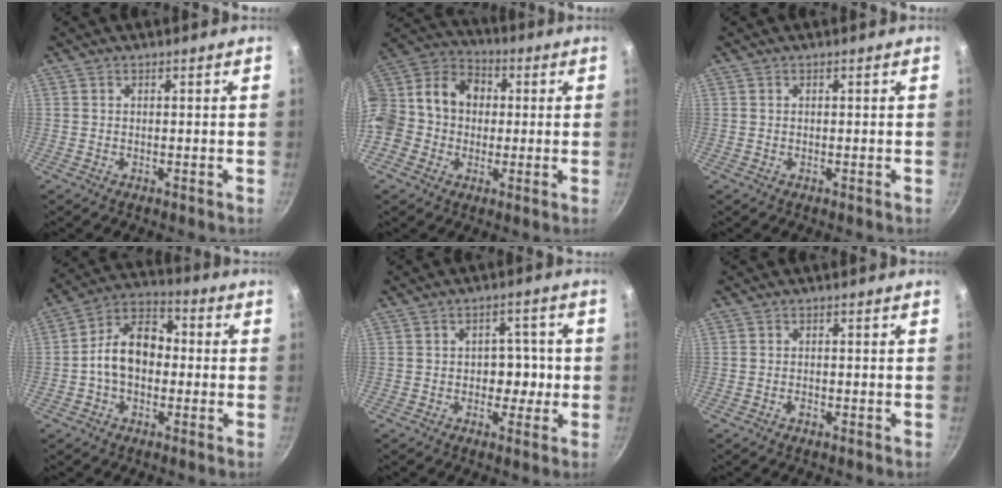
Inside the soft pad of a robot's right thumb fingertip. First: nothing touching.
{"total": 17.1, "force": [-0.3, 14.8, 8.6], "torque": [-0.141, 0.049, -0.025]}
{"total": 0.0}
{"total": 11.5, "force": [-0.9, 8.1, 8.2], "torque": [-0.104, 0.040, -0.036]}
{"total": 5.3, "force": [-0.7, 4.2, 3.1], "torque": [0.008, 0.014, -0.012]}
{"total": 1.2, "force": [-0.7, 0.6, 0.7], "torque": [-0.014, 0.008, -0.013]}